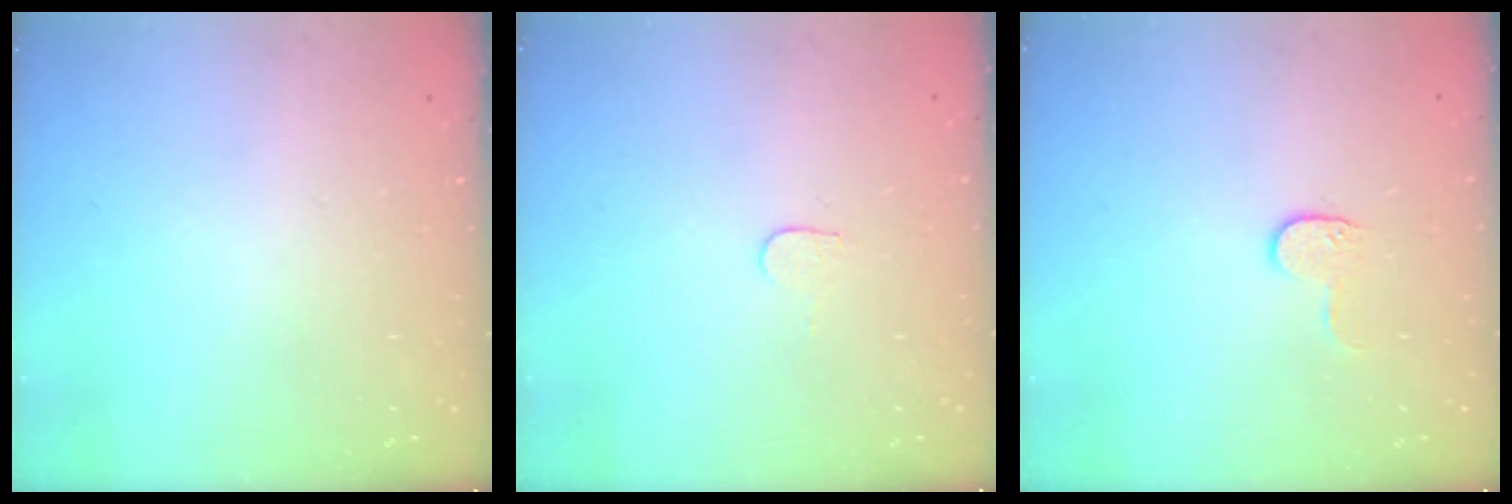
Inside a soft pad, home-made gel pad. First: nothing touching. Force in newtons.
{"total": 4.9, "press": 4.9, "slide": 0.3}
{"total": 4.2, "press": 4.2, "slide": 0.3}